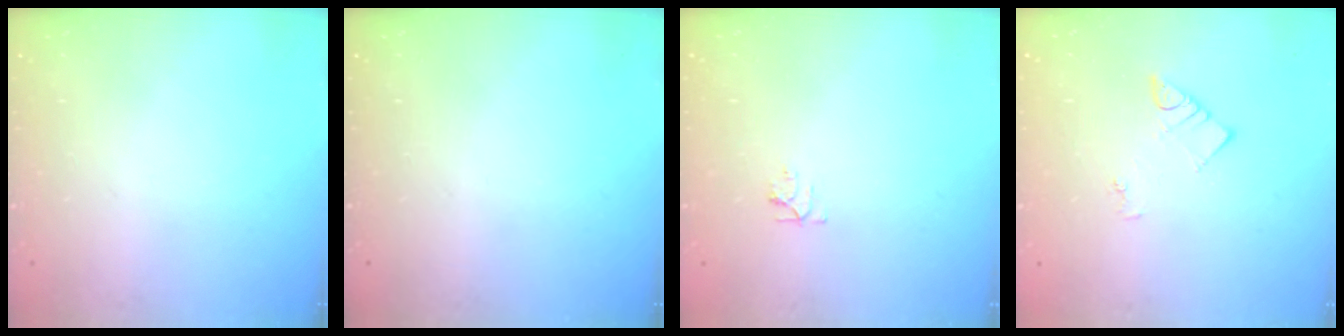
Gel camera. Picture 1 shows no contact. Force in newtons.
{"total": 0.0}
{"total": 4.6, "press": 4.6, "slide": 0.7}
{"total": 3.7, "press": 3.6, "slide": 0.4}